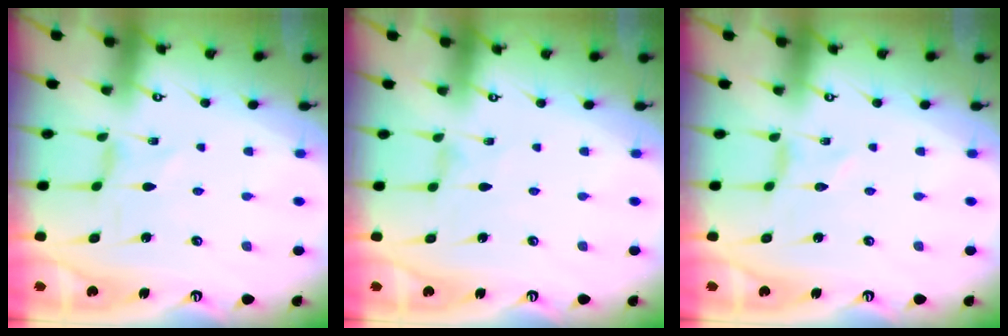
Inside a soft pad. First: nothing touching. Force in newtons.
{"total": 0.0}
{"total": 0.0}